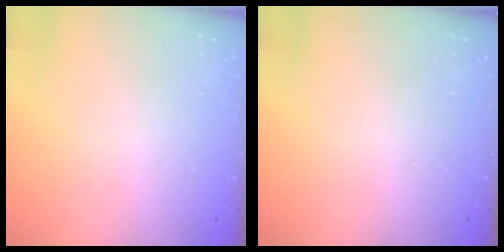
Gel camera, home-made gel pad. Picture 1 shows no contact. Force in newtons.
{"total": 0.0}